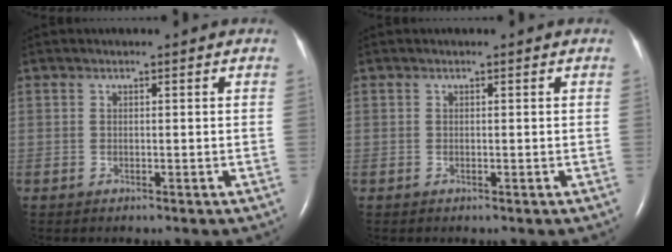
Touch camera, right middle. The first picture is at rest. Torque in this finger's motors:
{"motor_torque": [0.06, -0.11, 0.00, 0.01]}